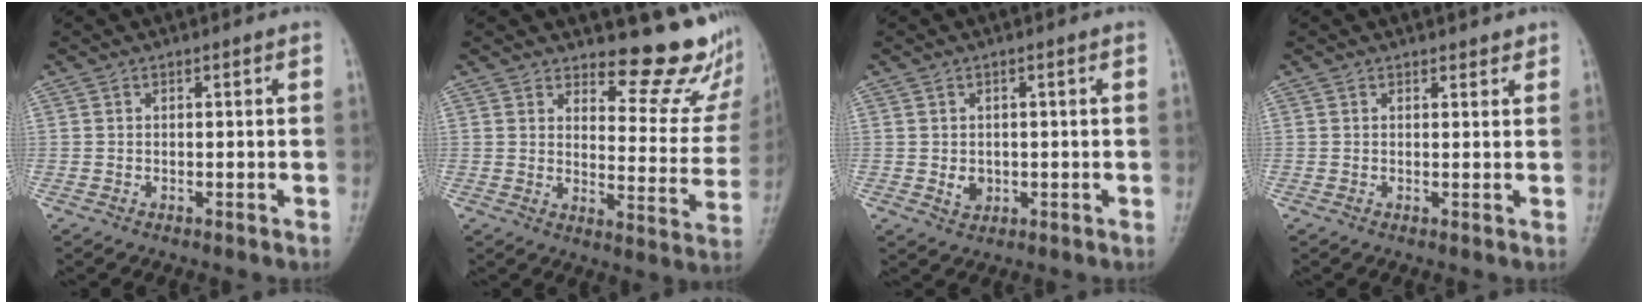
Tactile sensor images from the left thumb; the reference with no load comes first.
{"total": 12.6, "force": [11.1, 3.7, 4.9], "torque": [-0.023, -0.116, 0.134]}
{"total": 2.6, "force": [-0.2, 2.2, 1.5], "torque": [-0.013, 0.000, 0.003]}
{"total": 1.3, "force": [1.1, 0.6, 0.2], "torque": [0.007, -0.007, 0.011]}